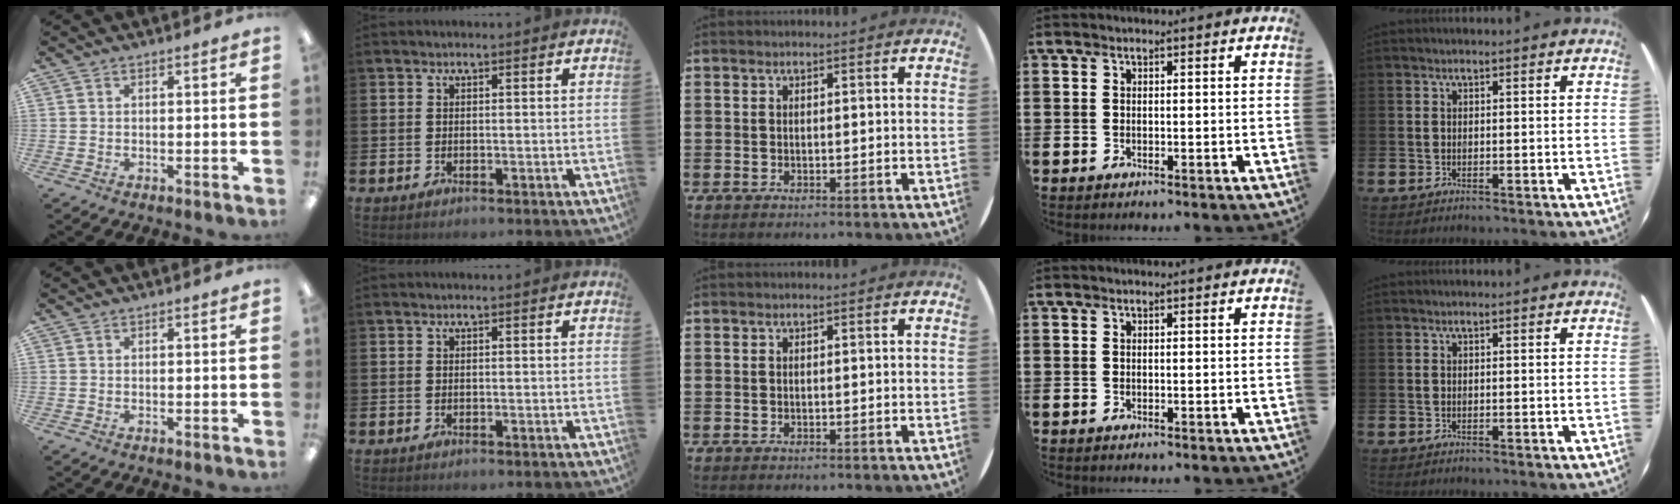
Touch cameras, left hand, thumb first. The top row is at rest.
{}